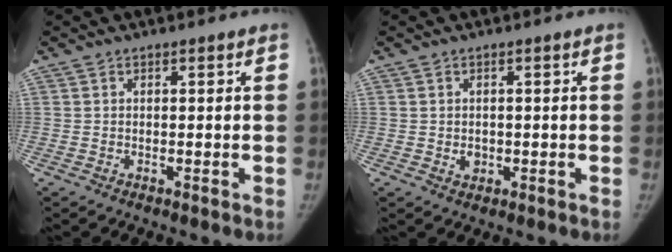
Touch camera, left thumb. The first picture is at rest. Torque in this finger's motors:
{"motor_torque": [-0.03, 0.01, 0.35, -0.28, -0.01]}